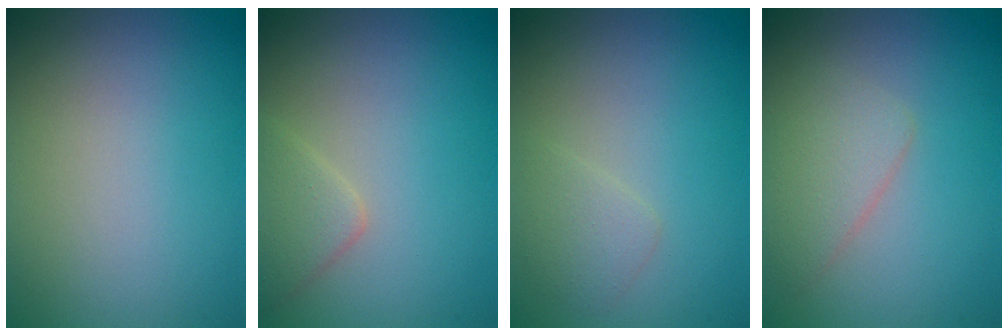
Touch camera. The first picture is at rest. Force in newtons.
{"total": 2.2, "press": 2.2, "slide": 0.1}
{"total": 1.6, "press": 1.6, "slide": 0.1}
{"total": 2.6, "press": 2.6, "slide": 0.1}